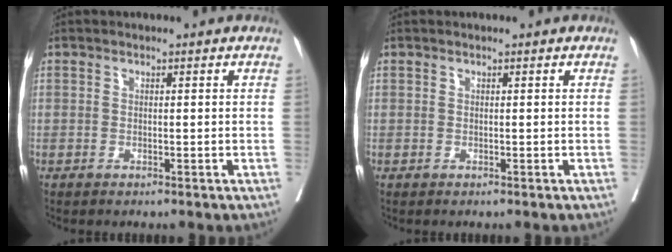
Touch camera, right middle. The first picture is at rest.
{"total": 0.0}